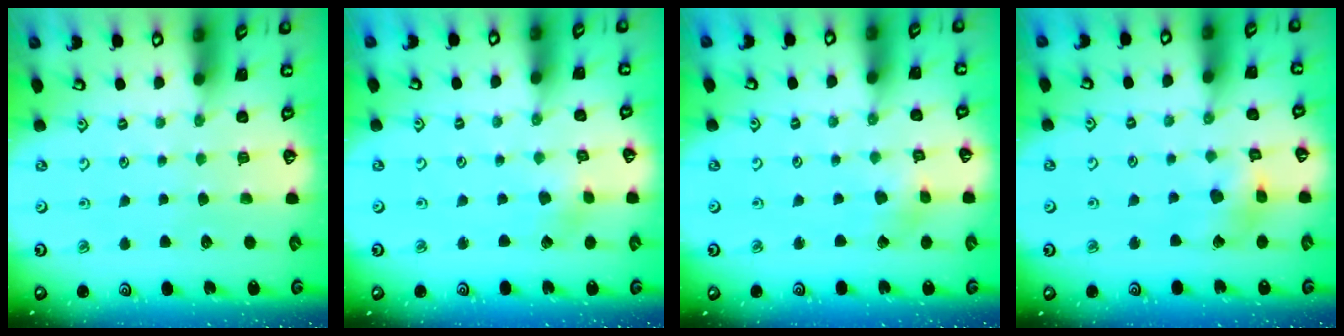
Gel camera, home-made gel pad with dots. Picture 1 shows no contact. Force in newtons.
{"total": 1.7, "press": 1.7, "slide": 0.2}
{"total": 2.4, "press": 2.4, "slide": 0.3}
{"total": 8.0, "press": 8.0, "slide": 0.9}